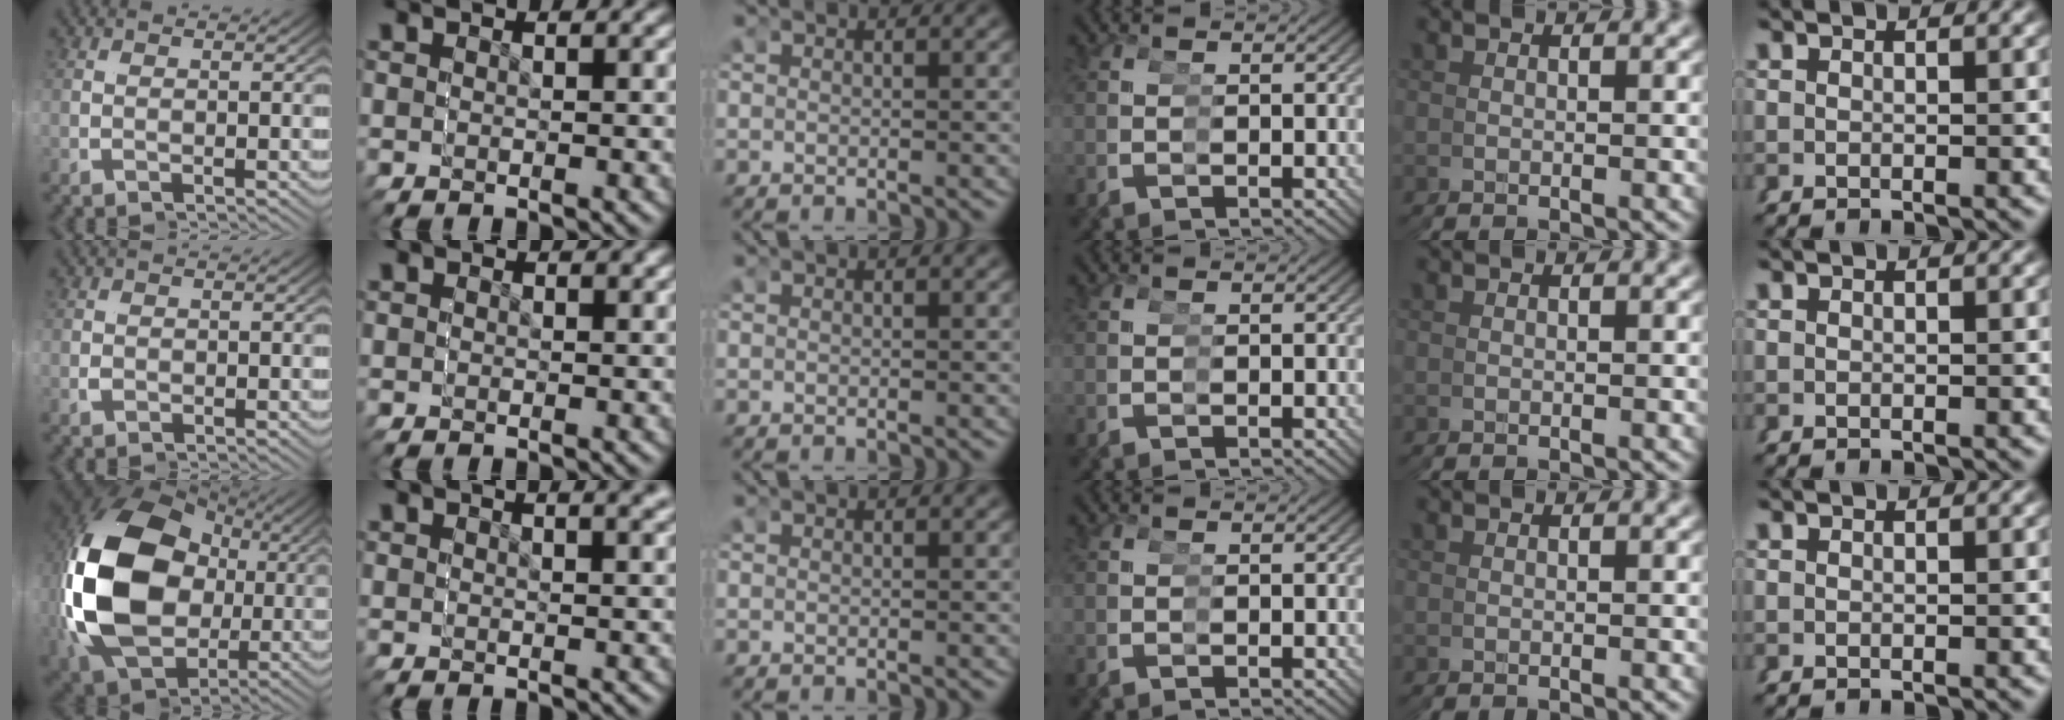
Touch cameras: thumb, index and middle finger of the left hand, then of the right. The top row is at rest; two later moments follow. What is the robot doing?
{"motion": "grasp_and_lifting", "object": "markers"}